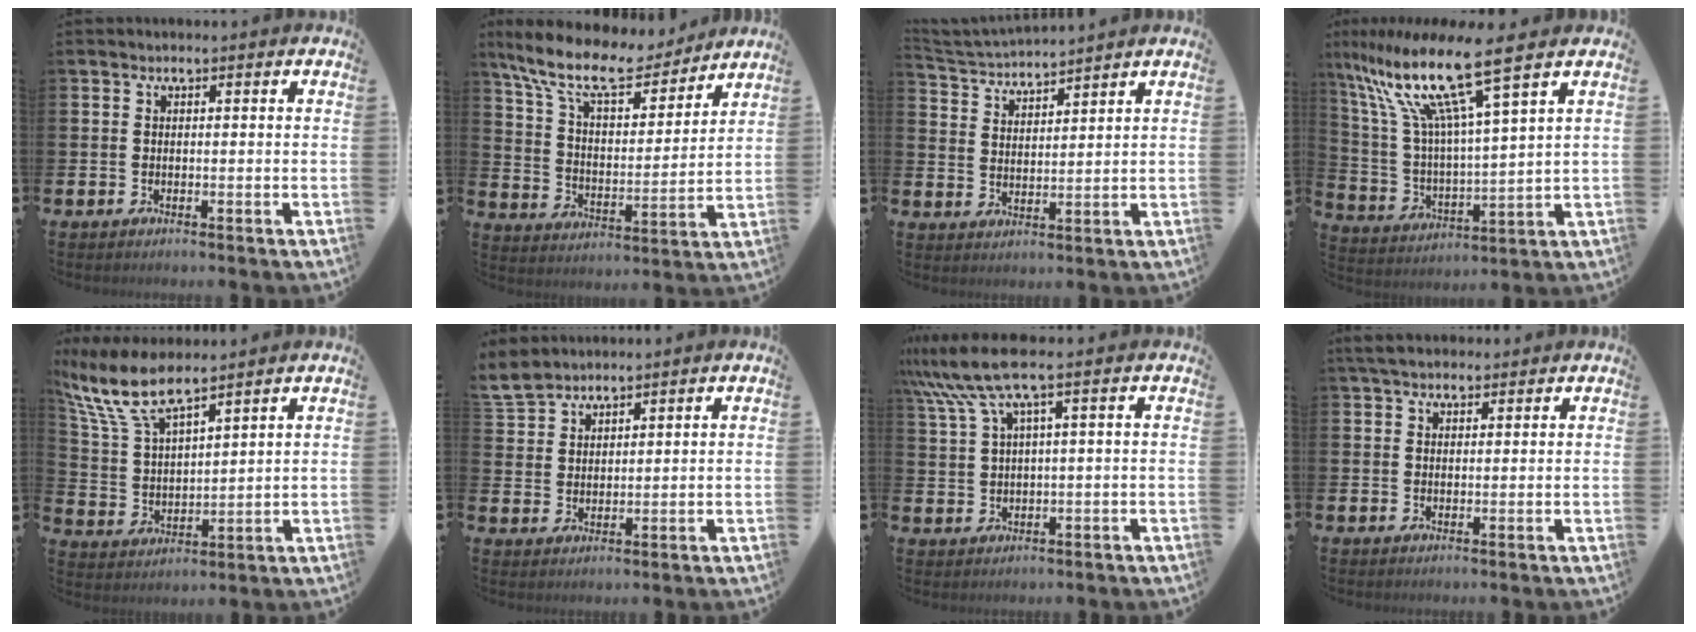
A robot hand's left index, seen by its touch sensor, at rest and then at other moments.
{"total": 11.7, "force": [10.2, 3.4, 4.6], "torque": [-0.127, -0.058, 0.179]}
{"total": 3.8, "force": [3.8, -0.1, 0.0], "torque": [-0.019, -0.025, 0.065]}
{"total": 13.3, "force": [9.4, 1.5, 9.2], "torque": [-0.215, -0.059, 0.149]}
{"total": 8.9, "force": [7.5, 2.1, 4.3], "torque": [-0.116, -0.027, 0.136]}
{"total": 4.6, "force": [4.4, 1.2, 0.4], "torque": [-0.021, -0.017, 0.083]}
{"total": 7.1, "force": [4.2, 1.3, 5.6], "torque": [-0.133, 0.001, 0.072]}
{"total": 3.6, "force": [3.1, 1.3, 1.2], "torque": [-0.023, -0.008, 0.055]}